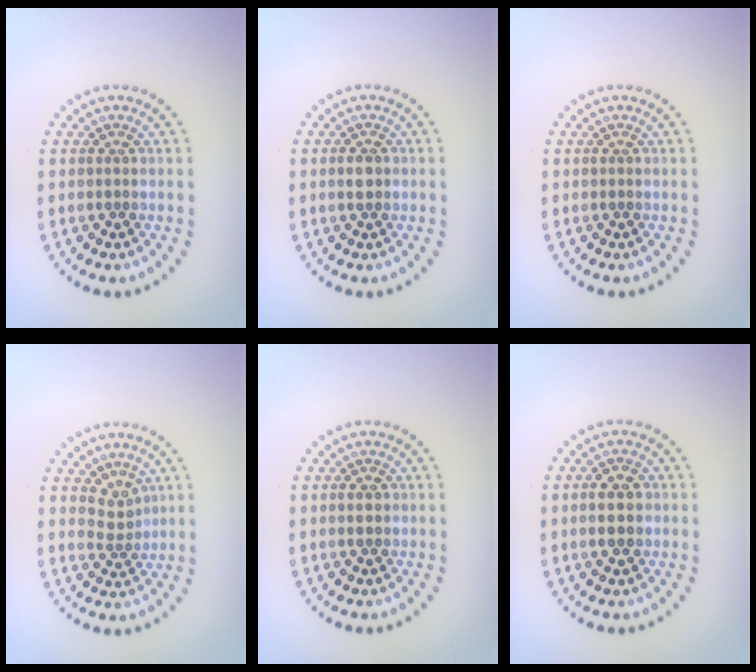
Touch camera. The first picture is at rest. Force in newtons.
{"total": 1.2, "press": 1.1, "slide": 0.4}
{"total": 0.0}
{"total": 2.0, "press": 1.3, "slide": 1.4}
{"total": 1.2, "press": 1.2, "slide": 0.2}
{"total": 2.7, "press": 2.7, "slide": 0.1}